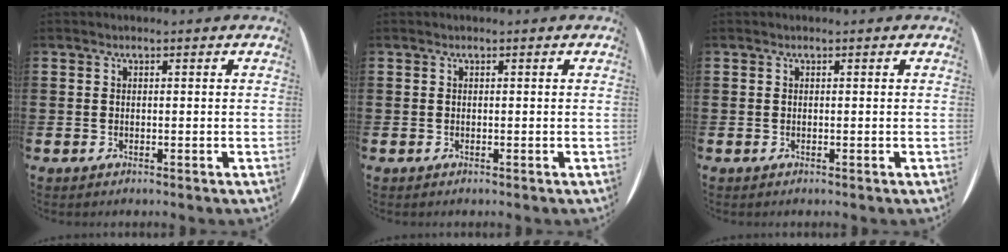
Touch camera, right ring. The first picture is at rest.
{"total": 0.0}
{"total": 0.0}